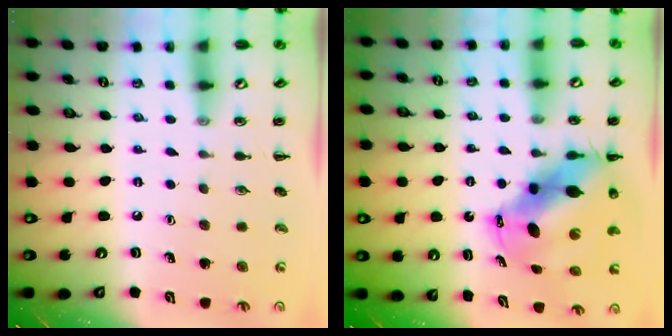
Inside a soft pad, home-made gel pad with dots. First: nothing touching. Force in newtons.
{"total": 12.4, "press": 12.0, "slide": 3.4}